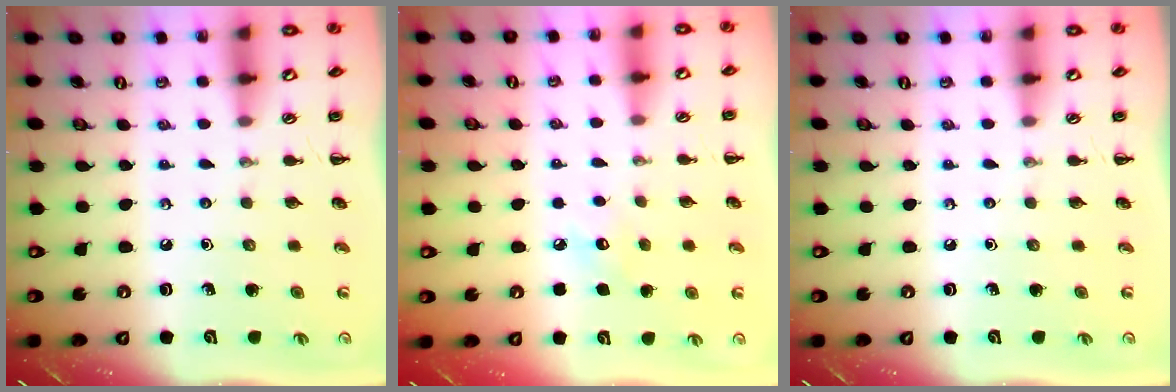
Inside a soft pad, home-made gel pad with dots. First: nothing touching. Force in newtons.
{"total": 4.6, "press": 4.4, "slide": 1.2}
{"total": 0.0}